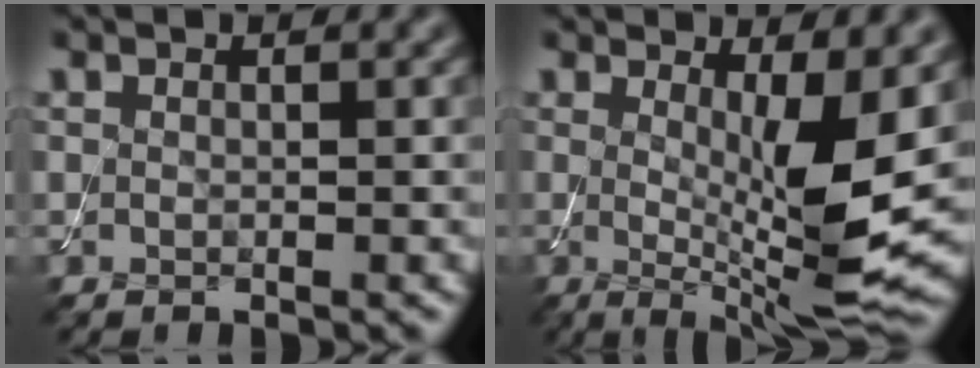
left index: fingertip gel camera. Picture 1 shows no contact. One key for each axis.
{"total": 8.4, "fx": 0.4, "fy": 2.0, "fz": 8.2, "tx": -0.121, "ty": -0.023, "tz": 0.013}